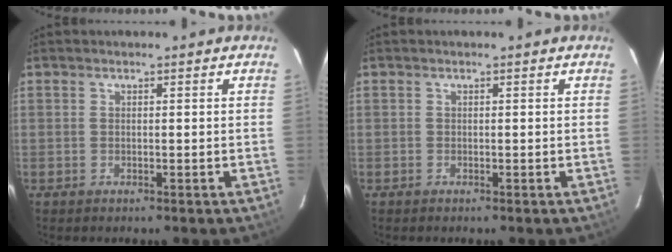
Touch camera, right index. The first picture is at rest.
{"total": 0.0}